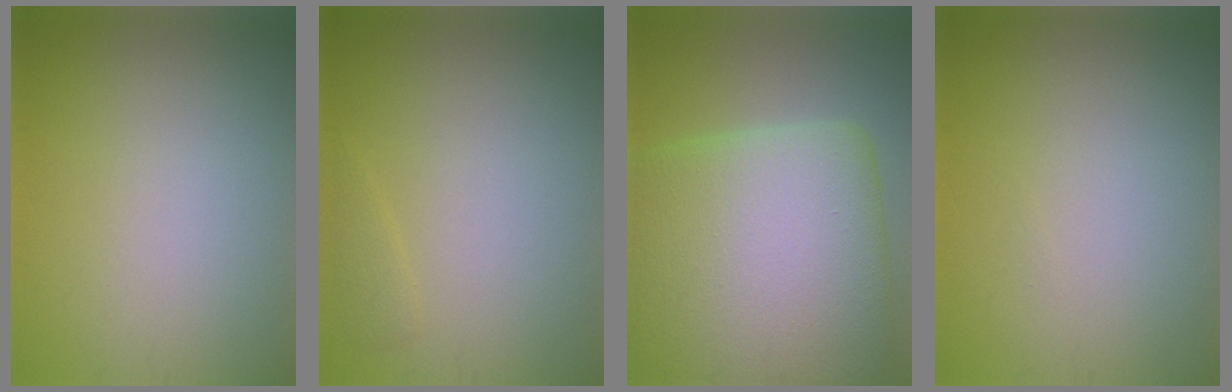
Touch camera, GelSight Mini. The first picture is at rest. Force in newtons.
{"total": 0.9, "press": 0.9, "slide": 0.1}
{"total": 15.1, "press": 15.0, "slide": 1.1}
{"total": 0.0}